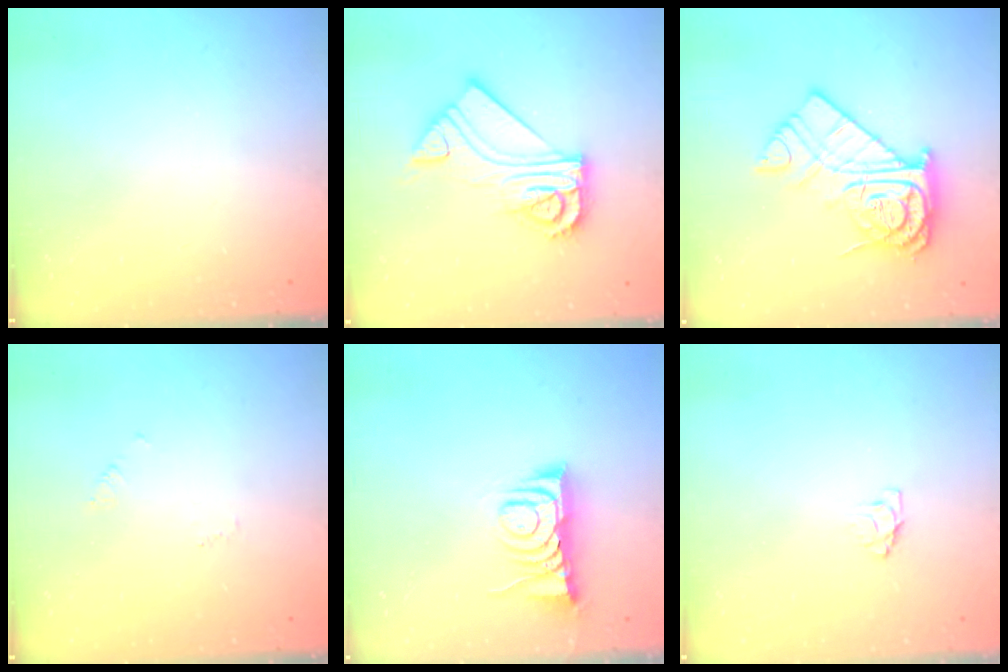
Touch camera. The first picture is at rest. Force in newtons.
{"total": 13.3, "press": 13.3, "slide": 1.3}
{"total": 16.8, "press": 16.7, "slide": 1.7}
{"total": 2.7, "press": 2.7, "slide": 0.2}
{"total": 8.3, "press": 8.3, "slide": 0.5}
{"total": 3.7, "press": 3.7, "slide": 0.4}